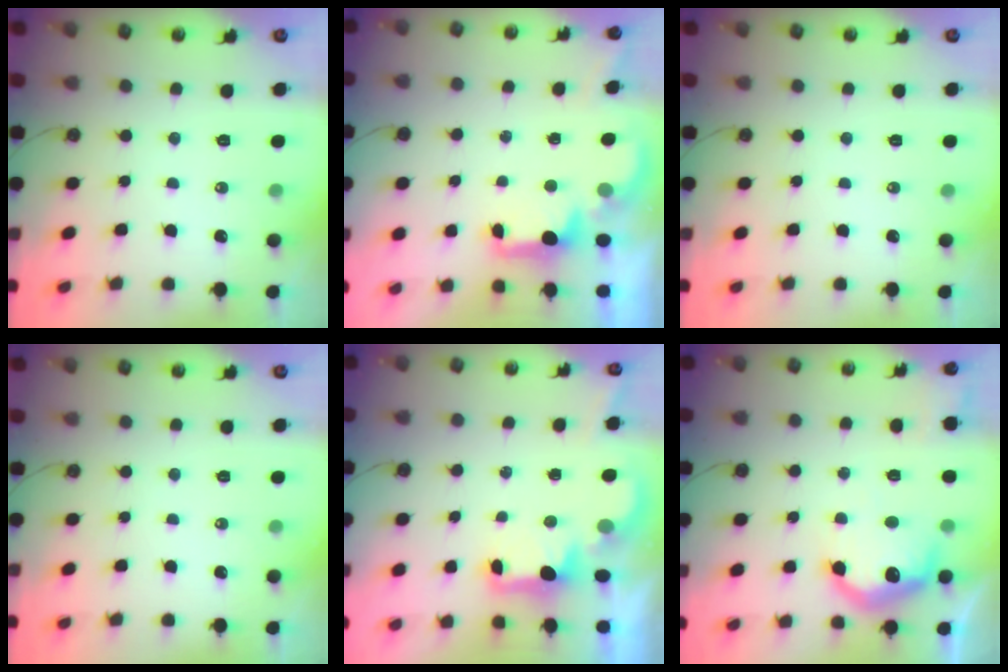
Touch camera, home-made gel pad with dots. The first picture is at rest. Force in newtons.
{"total": 2.0, "press": 1.8, "slide": 0.8}
{"total": 0.0}
{"total": 0.0}
{"total": 2.1, "press": 1.9, "slide": 0.8}
{"total": 13.9, "press": 13.9, "slide": 1.2}